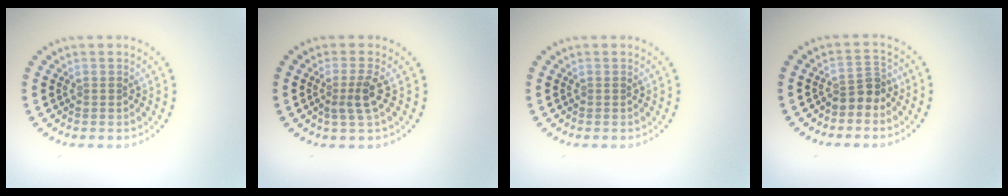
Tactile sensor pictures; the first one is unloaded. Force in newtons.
{"total": 2.4, "press": 1.8, "slide": 1.5}
{"total": 0.0}
{"total": 2.3, "press": 1.8, "slide": 1.4}